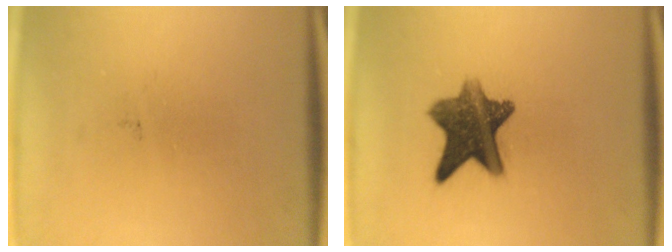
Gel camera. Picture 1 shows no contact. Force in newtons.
{"total": 10.2}